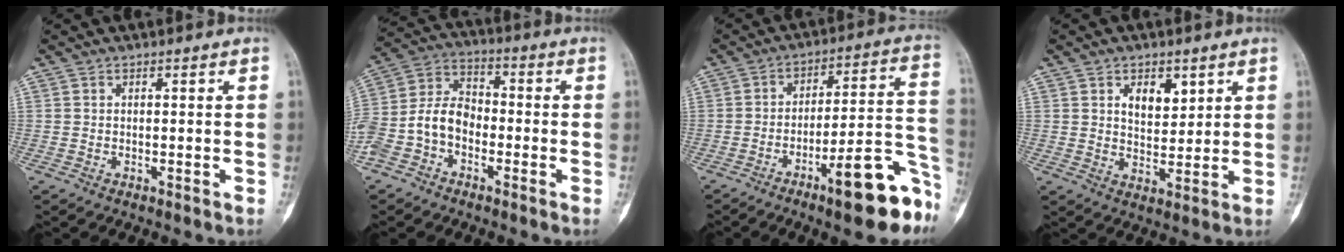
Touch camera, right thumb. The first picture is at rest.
{"total": 11.2, "force": [-3.9, 8.1, 6.7], "torque": [-0.131, 0.046, -0.085]}
{"total": 17.4, "force": [-9.3, 4.2, 14.0], "torque": [-0.149, 0.076, -0.134]}
{"total": 6.1, "force": [2.8, 3.6, 4.0], "torque": [-0.041, -0.021, 0.049]}